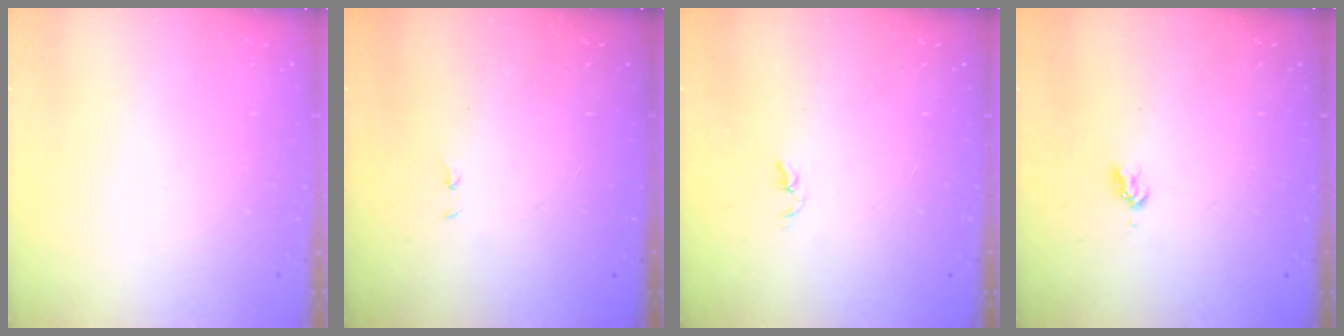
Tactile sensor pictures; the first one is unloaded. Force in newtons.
{"total": 0.7, "press": 0.7, "slide": 0.1}
{"total": 1.8, "press": 1.7, "slide": 0.3}
{"total": 3.0, "press": 3.0, "slide": 0.4}